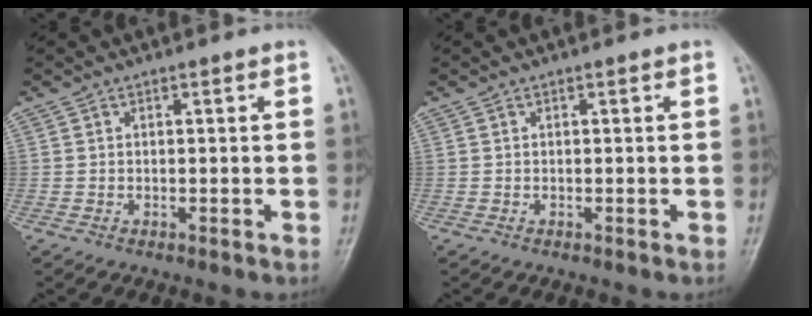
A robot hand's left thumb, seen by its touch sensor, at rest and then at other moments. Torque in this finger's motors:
{"motor_torque": [0.00, 0.00, 0.00, 0.00, 0.00]}